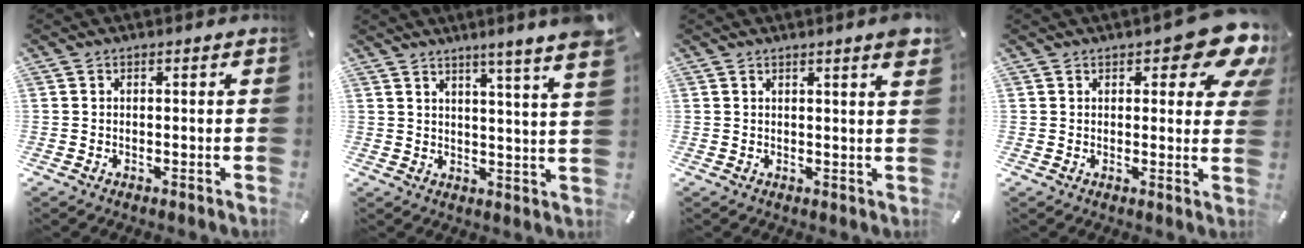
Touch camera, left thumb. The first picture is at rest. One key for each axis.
{"total": 7.0, "fx": 5.0, "fy": -0.9, "fz": 4.7, "tx": -0.074, "ty": -0.042, "tz": 0.077}
{"total": 3.5, "fx": 2.0, "fy": 0.1, "fz": 2.9, "tx": -0.041, "ty": -0.015, "tz": 0.031}
{"total": 11.2, "fx": 6.6, "fy": 4.7, "fz": 7.8, "tx": -0.081, "ty": -0.046, "tz": 0.109}